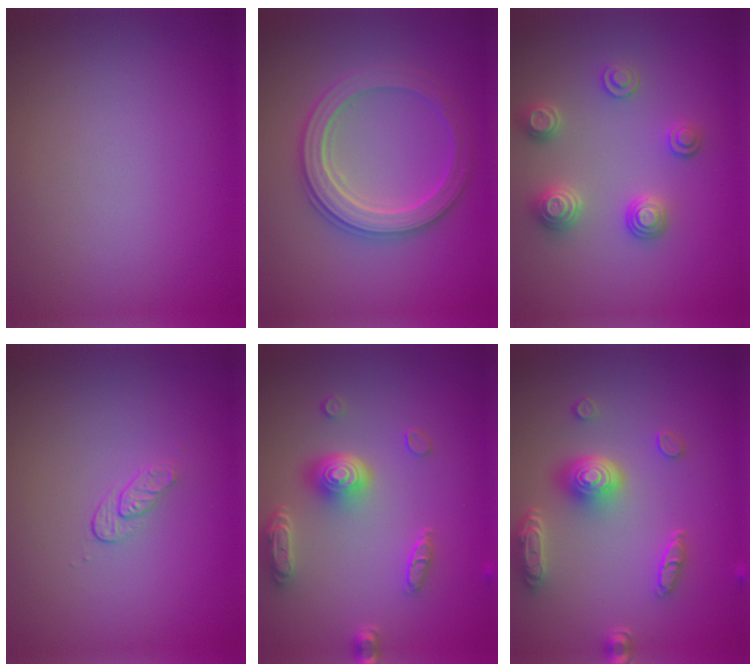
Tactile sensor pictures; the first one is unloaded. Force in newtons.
{"total": 4.8, "press": 4.8, "slide": 0.7}
{"total": 2.9, "press": 2.8, "slide": 0.6}
{"total": 1.2, "press": 0.6, "slide": 1.0}
{"total": 4.9, "press": 3.7, "slide": 3.1}
{"total": 4.9, "press": 3.9, "slide": 2.9}